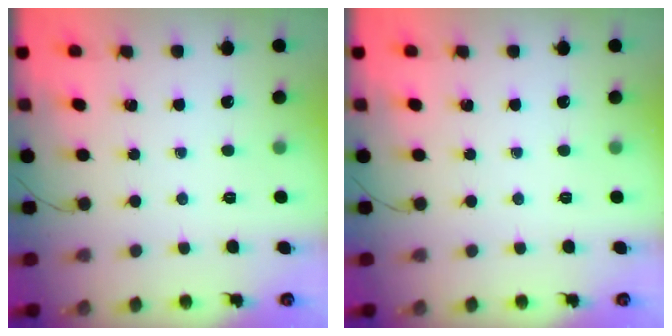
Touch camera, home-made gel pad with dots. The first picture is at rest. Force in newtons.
{"total": 0.0}